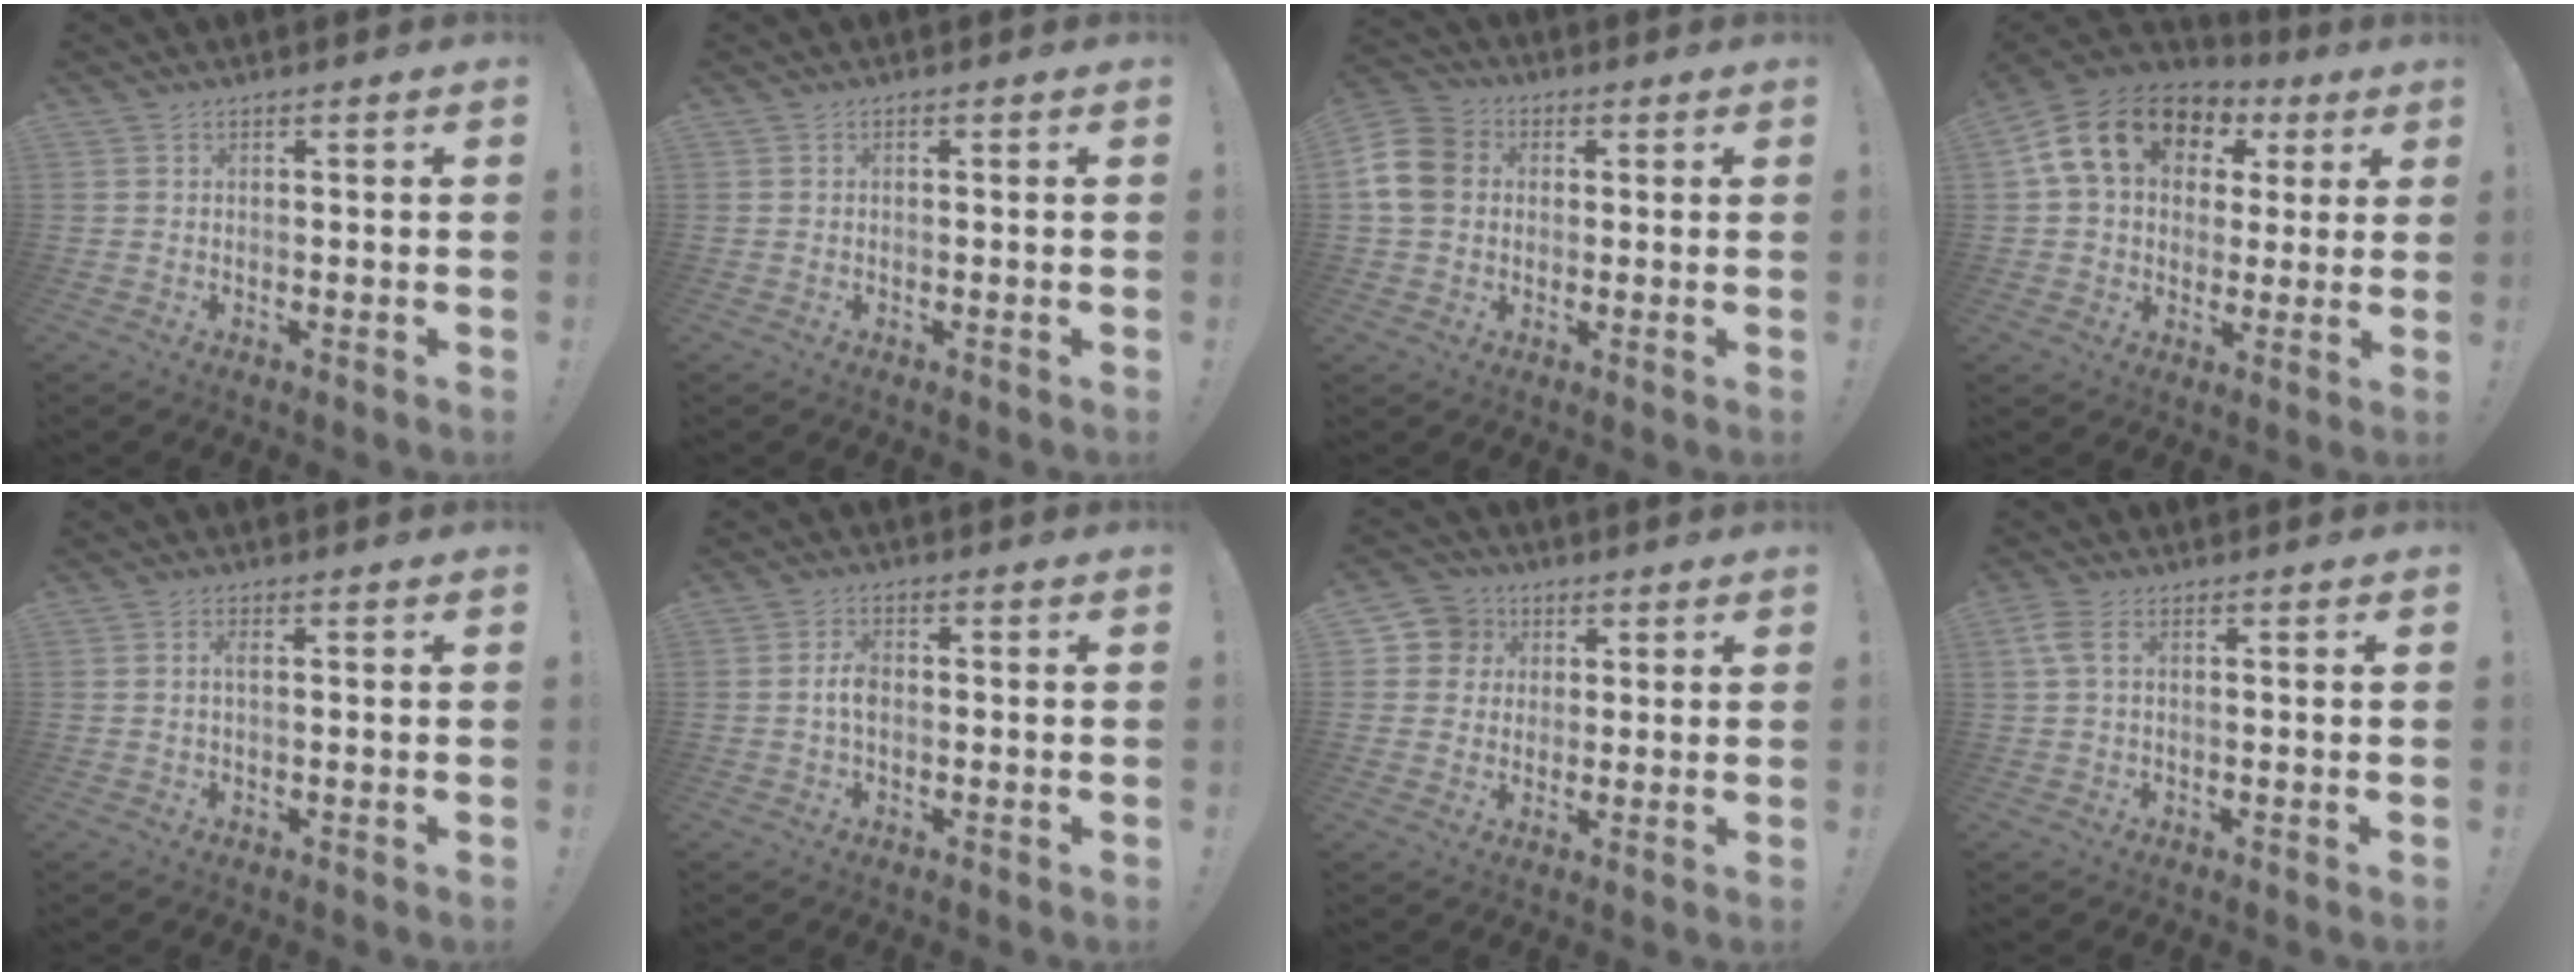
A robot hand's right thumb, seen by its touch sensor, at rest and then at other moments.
{"total": 0.0}
{"total": 11.4, "force": [1.3, 9.3, 6.5], "torque": [-0.128, 0.012, 0.028]}
{"total": 18.5, "force": [7.2, 13.0, 11.0], "torque": [-0.185, -0.002, 0.136]}
{"total": 1.8, "force": [0.1, 0.3, 1.8], "torque": [-0.040, 0.007, 0.001]}
{"total": 4.2, "force": [-0.6, 2.1, 3.6], "torque": [-0.068, 0.008, -0.013]}
{"total": 7.6, "force": [2.0, 7.2, 1.6], "torque": [-0.025, -0.002, 0.043]}
{"total": 3.7, "force": [0.9, 1.4, 3.3], "torque": [-0.075, 0.002, 0.017]}